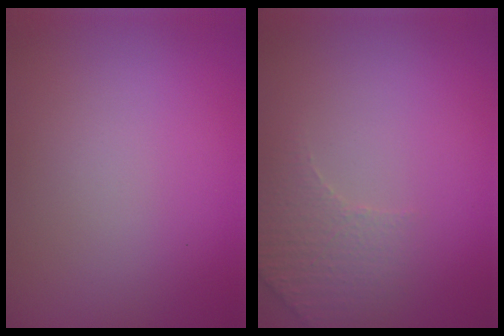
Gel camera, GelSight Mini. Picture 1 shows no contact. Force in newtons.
{"total": 2.8, "press": 2.7, "slide": 0.8}